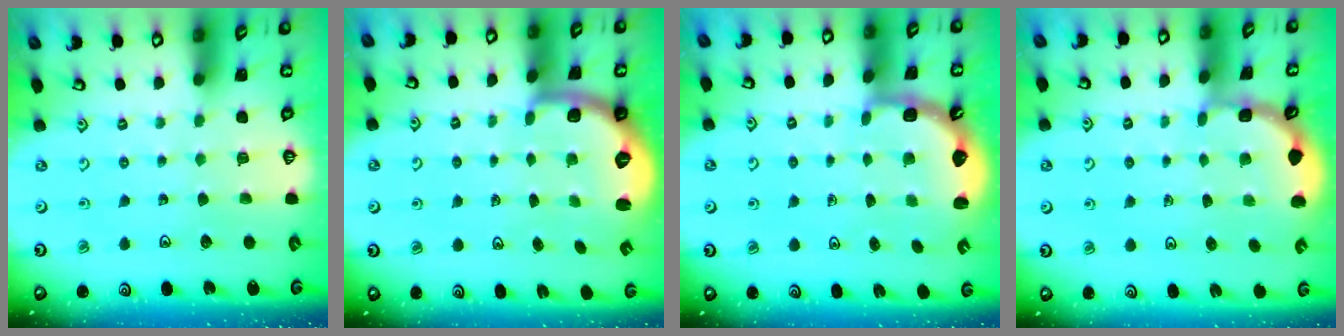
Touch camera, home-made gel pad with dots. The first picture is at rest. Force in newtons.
{"total": 2.0, "press": 1.6, "slide": 1.2}
{"total": 2.5, "press": 2.1, "slide": 1.3}
{"total": 1.9, "press": 1.9, "slide": 0.1}